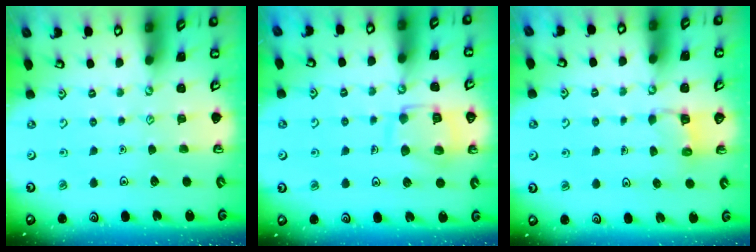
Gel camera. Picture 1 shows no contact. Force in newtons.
{"total": 12.7, "press": 12.6, "slide": 1.2}
{"total": 2.9, "press": 2.9, "slide": 0.3}